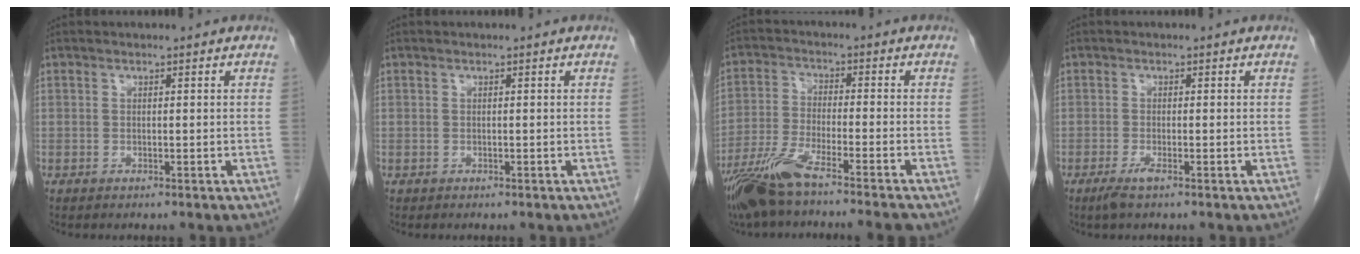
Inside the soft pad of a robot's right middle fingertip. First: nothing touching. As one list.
[{"total": 0.0}, {"total": 11.8, "force": [-9.3, -0.5, 7.3], "torque": [-0.134, -0.029, -0.163]}, {"total": 2.0, "force": [-1.3, 0.0, 1.5], "torque": [-0.035, -0.005, -0.027]}]